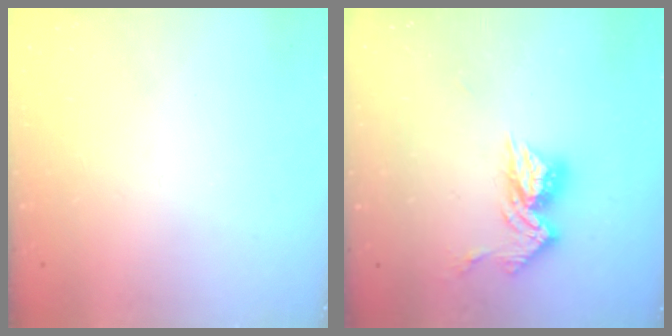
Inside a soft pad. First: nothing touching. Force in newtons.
{"total": 11.5, "press": 11.4, "slide": 1.0}